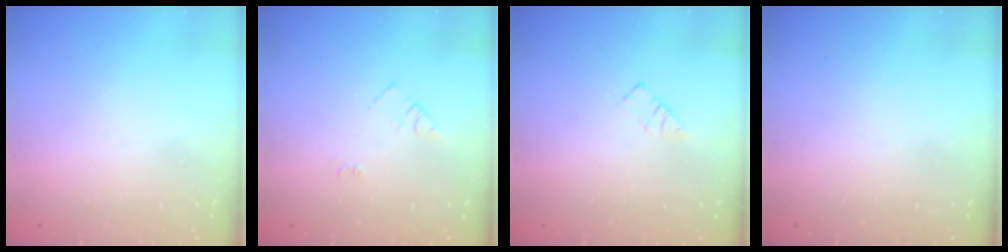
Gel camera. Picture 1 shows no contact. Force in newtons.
{"total": 4.4, "press": 4.4, "slide": 0.5}
{"total": 2.9, "press": 2.9, "slide": 0.4}
{"total": 0.0}